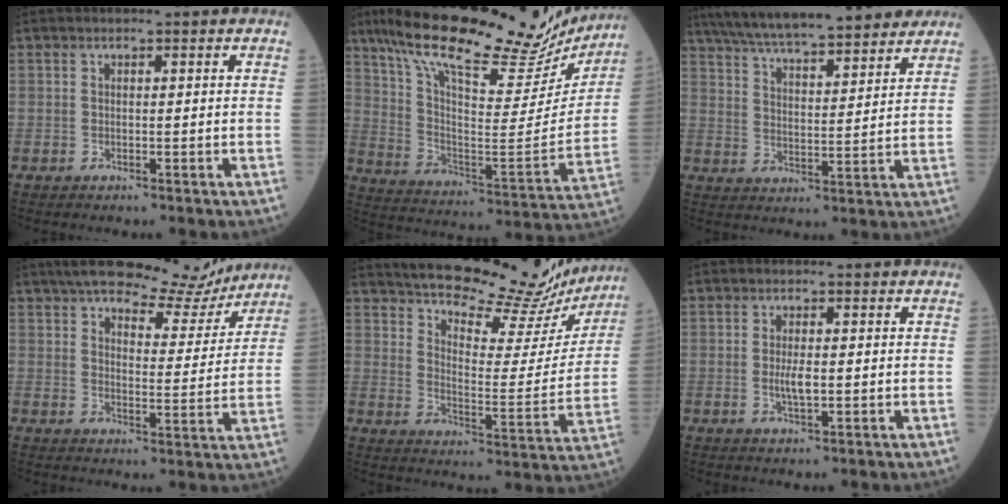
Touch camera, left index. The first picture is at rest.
{"total": 26.9, "force": [21.6, 7.0, 14.4], "torque": [-0.238, 0.006, 0.314]}
{"total": 21.2, "force": [18.2, 3.4, 10.4], "torque": [-0.176, 0.033, 0.270]}
{"total": 13.8, "force": [12.4, 3.0, 5.2], "torque": [-0.067, -0.005, 0.167]}
{"total": 23.0, "force": [20.9, 5.3, 8.0], "torque": [-0.117, -0.036, 0.270]}
{"total": 2.6, "force": [-0.2, 0.7, 2.5], "torque": [-0.054, -0.003, -0.002]}